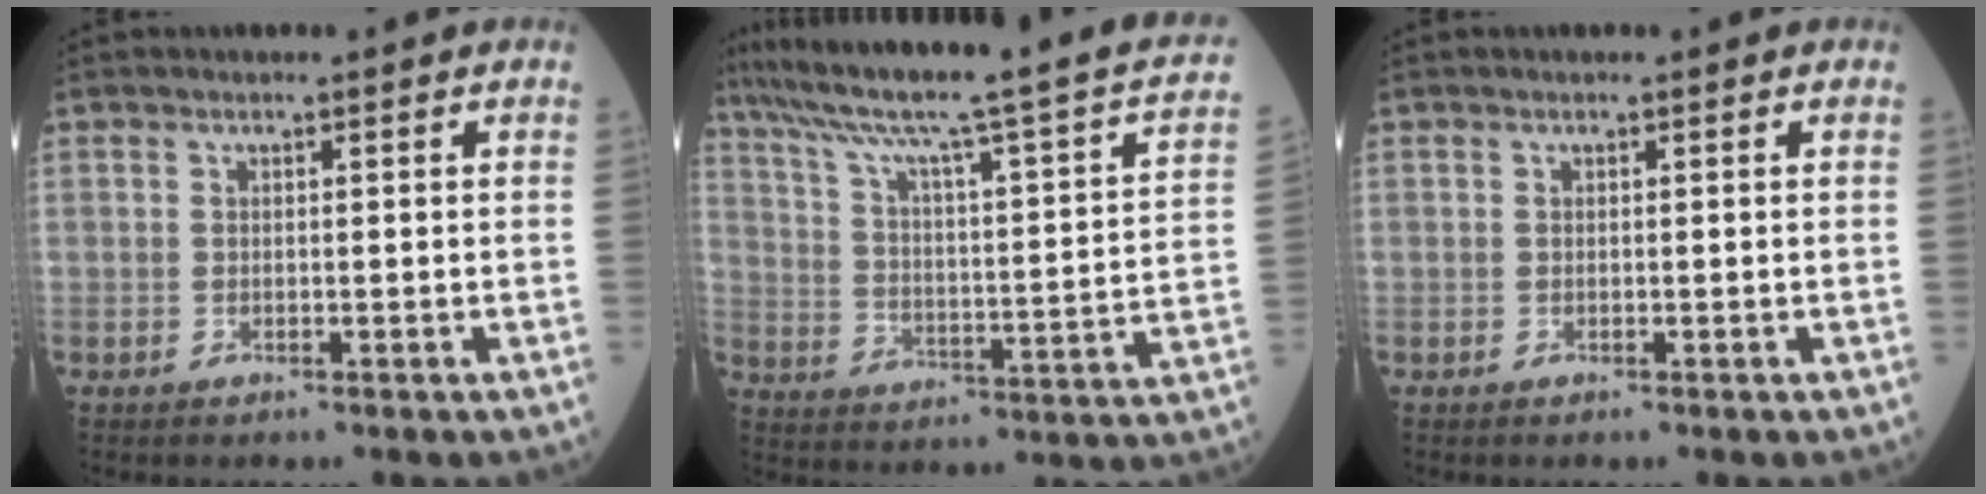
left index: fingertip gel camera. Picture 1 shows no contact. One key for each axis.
{"total": 27.5, "fx": 22.0, "fy": 0.8, "fz": 16.5, "tx": -0.253, "ty": -0.024, "tz": 0.293}
{"total": 0.0}